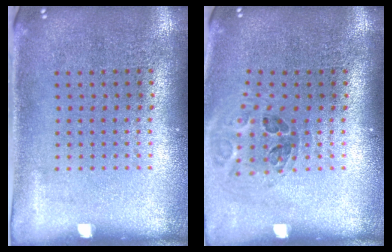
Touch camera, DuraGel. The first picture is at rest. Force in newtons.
{"total": 1.0, "press": 1.0, "slide": 0.3}